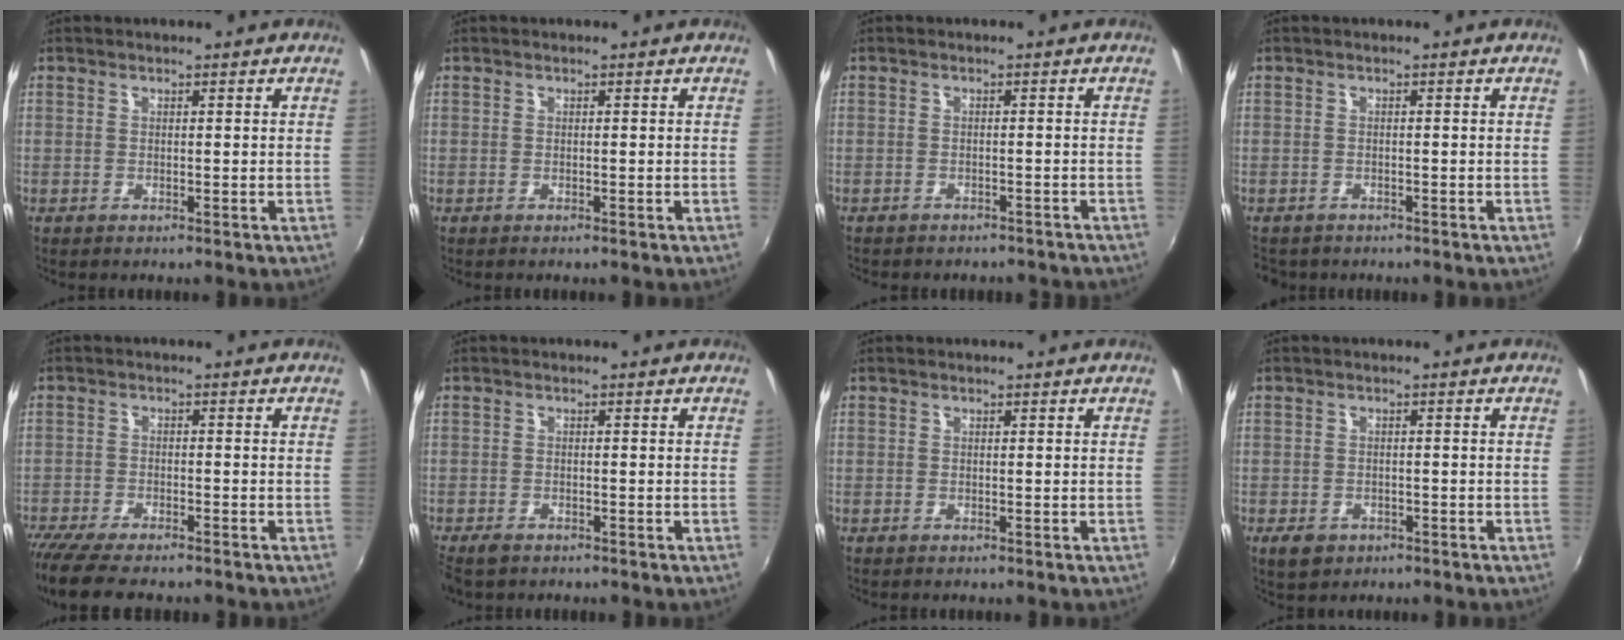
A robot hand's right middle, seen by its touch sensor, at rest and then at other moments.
{"total": 0.0}
{"total": 6.8, "force": [-6.1, 2.2, 2.0], "torque": [-0.045, -0.007, -0.072]}
{"total": 2.4, "force": [-1.9, 1.4, 0.5], "torque": [-0.016, -0.008, -0.029]}
{"total": 10.0, "force": [-8.6, 1.8, 4.6], "torque": [-0.114, -0.040, -0.150]}
{"total": 3.1, "force": [-2.4, 1.4, 1.4], "torque": [-0.039, -0.011, -0.044]}
{"total": 0.0}
{"total": 3.9, "force": [-2.2, 2.7, 1.8], "torque": [-0.042, -0.005, -0.030]}